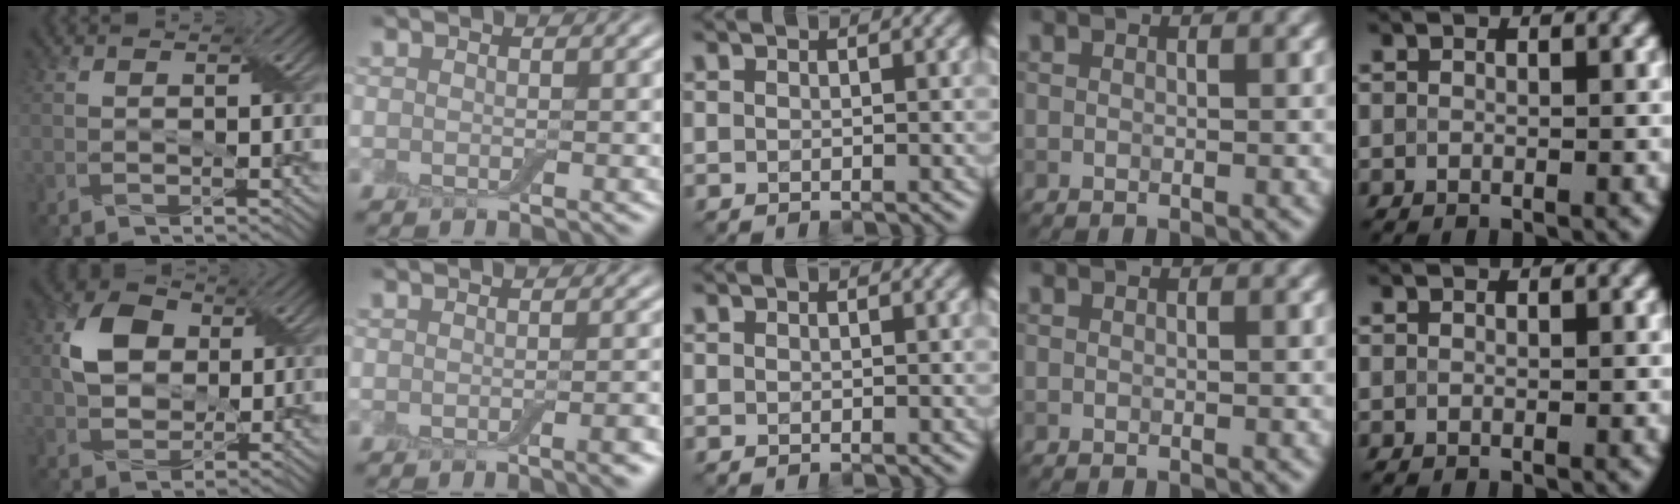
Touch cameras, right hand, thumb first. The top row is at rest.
{"thumb": {"total": 6.7, "force": [1.5, 5.1, 4.1], "torque": [-0.091, 0.012, 0.024]}, "index": {"total": 2.1, "force": [-0.8, 0.5, 1.9], "torque": [-0.018, 0.003, -0.011]}}